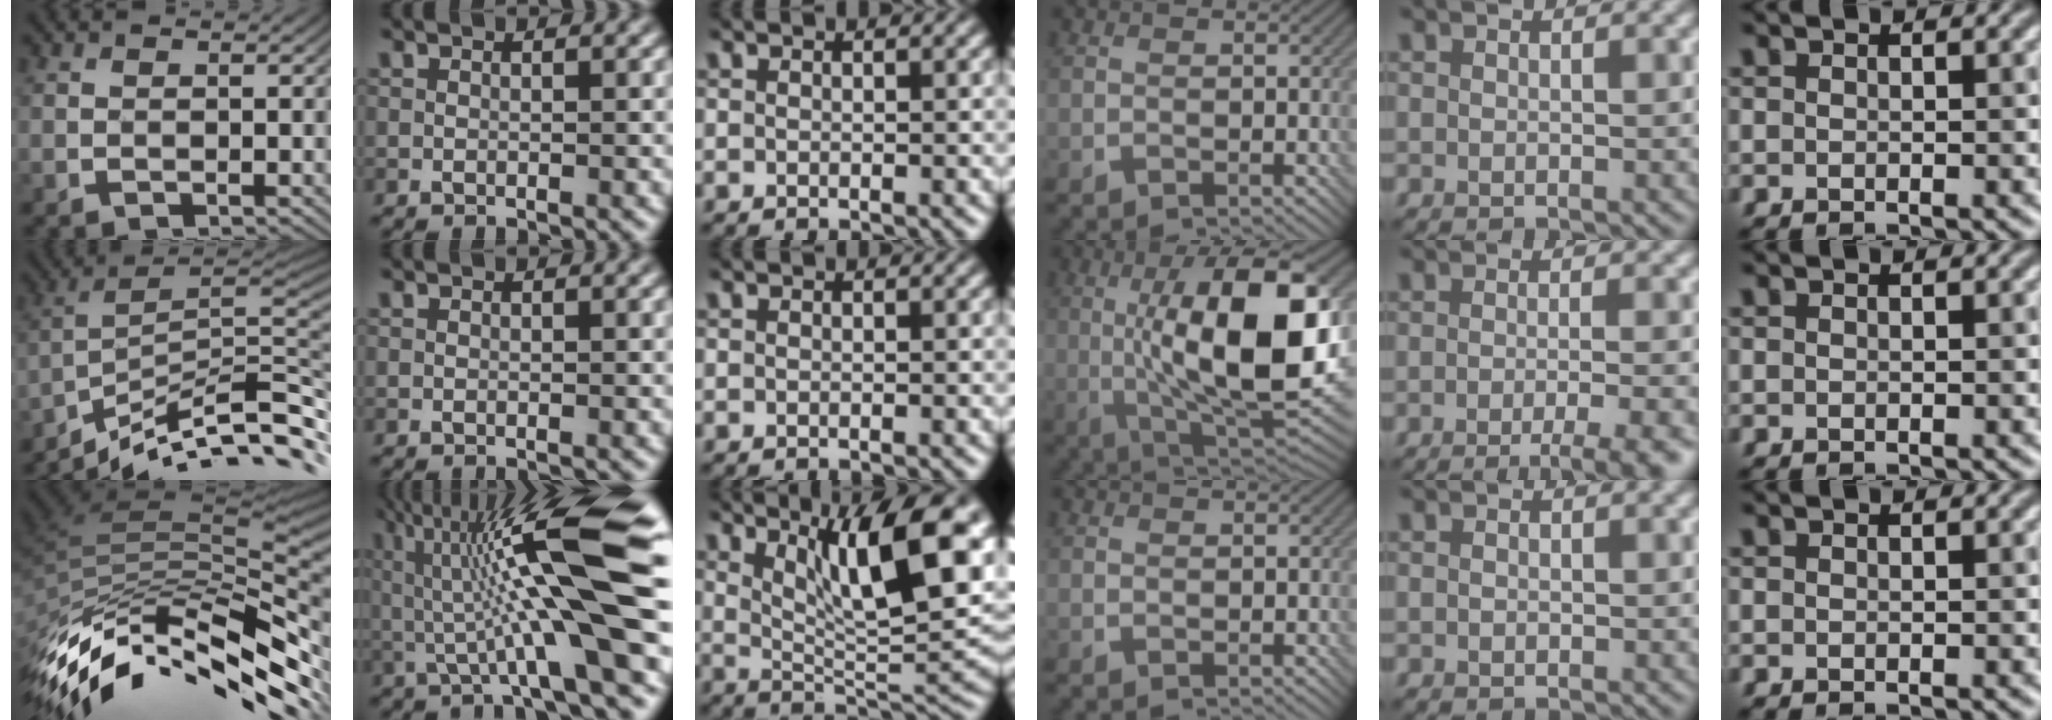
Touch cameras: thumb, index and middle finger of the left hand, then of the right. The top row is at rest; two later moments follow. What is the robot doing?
{"motion": "screw", "object": "bottle cap"}